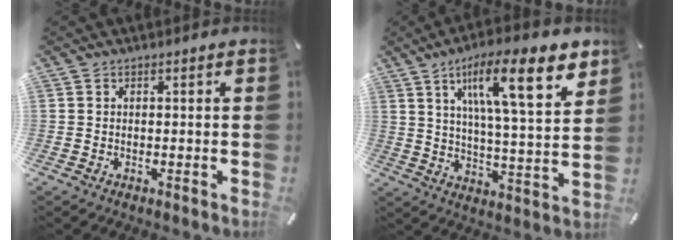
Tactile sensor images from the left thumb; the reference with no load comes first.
{"total": 18.0, "force": [9.8, 4.7, 14.3], "torque": [-0.227, -0.037, 0.149]}